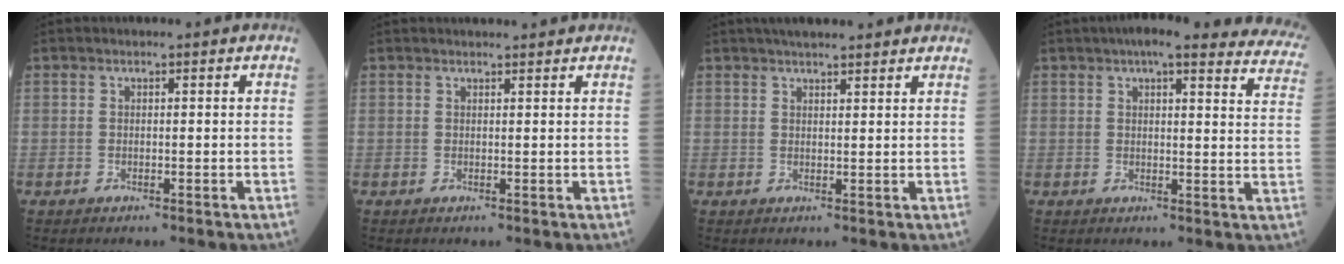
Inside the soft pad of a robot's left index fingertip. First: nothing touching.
{"total": 3.7, "force": [3.5, 0.3, 0.9], "torque": [-0.011, 0.021, 0.045]}
{"total": 7.4, "force": [6.4, 1.1, 3.6], "torque": [-0.050, 0.030, 0.089]}
{"total": 20.6, "force": [18.4, 4.0, 8.5], "torque": [-0.083, -0.018, 0.191]}